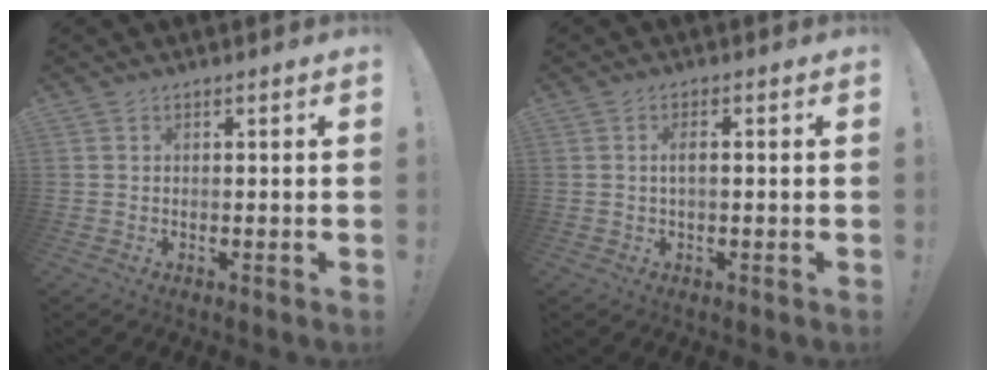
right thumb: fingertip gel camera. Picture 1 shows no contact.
{"total": 2.4, "force": [0.0, 0.6, 2.3], "torque": [-0.035, 0.001, -0.003]}